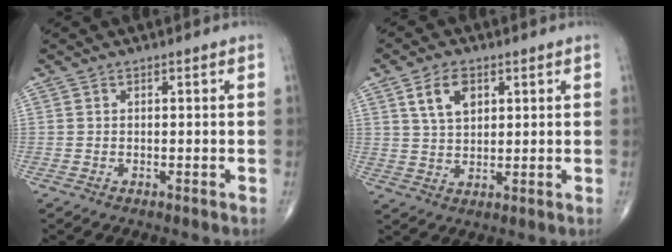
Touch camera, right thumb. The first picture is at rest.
{"total": 6.4, "force": [2.7, 3.8, 4.3], "torque": [-0.067, -0.011, 0.053]}